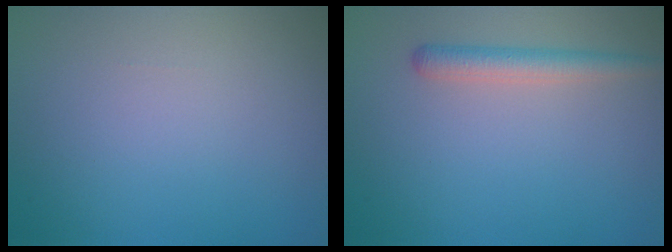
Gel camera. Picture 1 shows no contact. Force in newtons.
{"total": 2.2, "press": 2.2, "slide": 0.1}